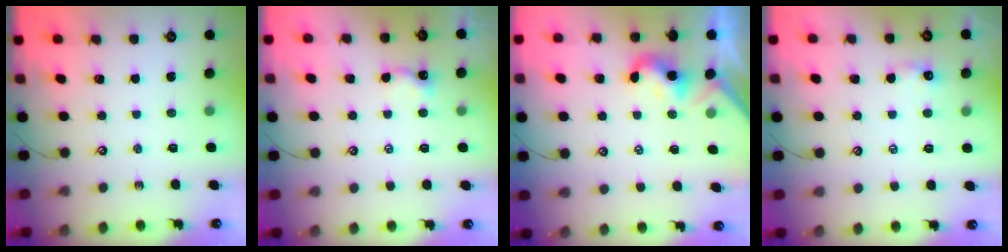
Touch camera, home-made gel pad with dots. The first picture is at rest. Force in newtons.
{"total": 1.3, "press": 1.3, "slide": 0.3}
{"total": 0.6, "press": 0.4, "slide": 0.4}
{"total": 1.2, "press": 1.2, "slide": 0.3}